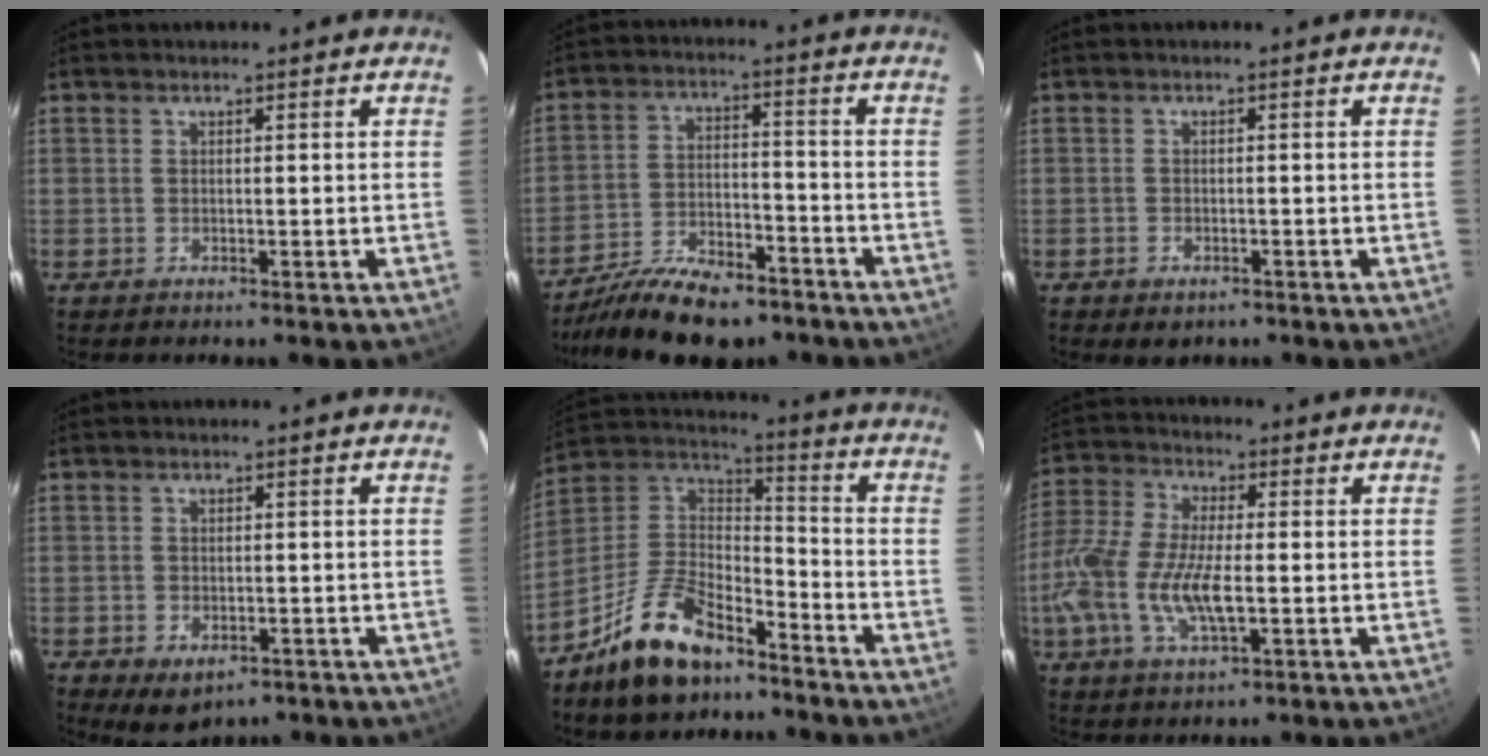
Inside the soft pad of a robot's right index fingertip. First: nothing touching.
{"total": 16.4, "force": [-13.1, 6.1, 7.7], "torque": [-0.161, -0.011, -0.210]}
{"total": 2.8, "force": [-1.6, 2.0, 1.1], "torque": [-0.025, -0.005, -0.020]}
{"total": 5.0, "force": [-2.3, 3.6, 2.6], "torque": [-0.051, -0.012, -0.022]}
{"total": 16.3, "force": [-11.6, 7.2, 9.0], "torque": [-0.198, 0.024, -0.208]}
{"total": 14.0, "force": [-3.0, 5.3, 12.6], "torque": [-0.278, -0.004, -0.062]}